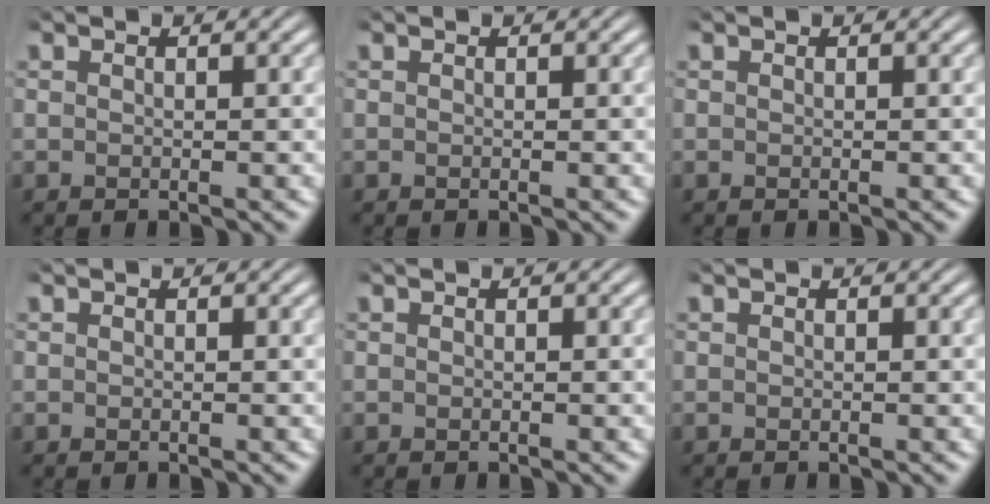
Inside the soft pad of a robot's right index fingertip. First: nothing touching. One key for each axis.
{"total": 0.0}
{"total": 0.0}
{"total": 0.0}
{"total": 0.0}
{"total": 0.0}